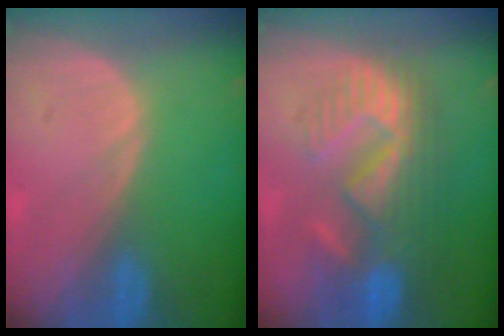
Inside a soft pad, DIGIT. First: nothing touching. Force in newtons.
{"total": 10.8, "press": 9.7, "slide": 4.7}